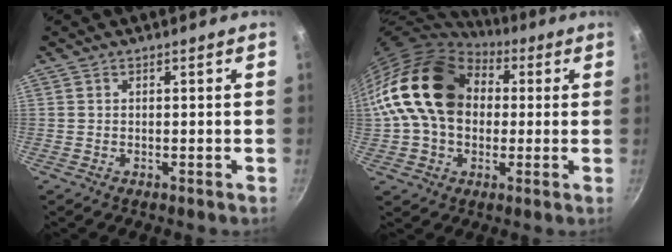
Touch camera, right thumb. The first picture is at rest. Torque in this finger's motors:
{"motor_torque": [1.30, 3.71, 1.30, -0.95, 0.27]}